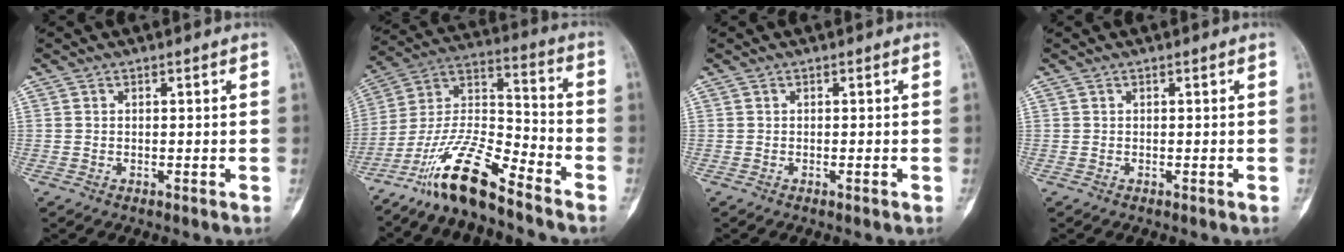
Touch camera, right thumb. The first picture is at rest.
{"total": 15.2, "force": [-11.6, 3.1, 9.3], "torque": [-0.183, 0.081, -0.223]}
{"total": 0.6, "force": [-0.3, 0.0, 0.5], "torque": [-0.011, -0.001, -0.002]}
{"total": 0.0}